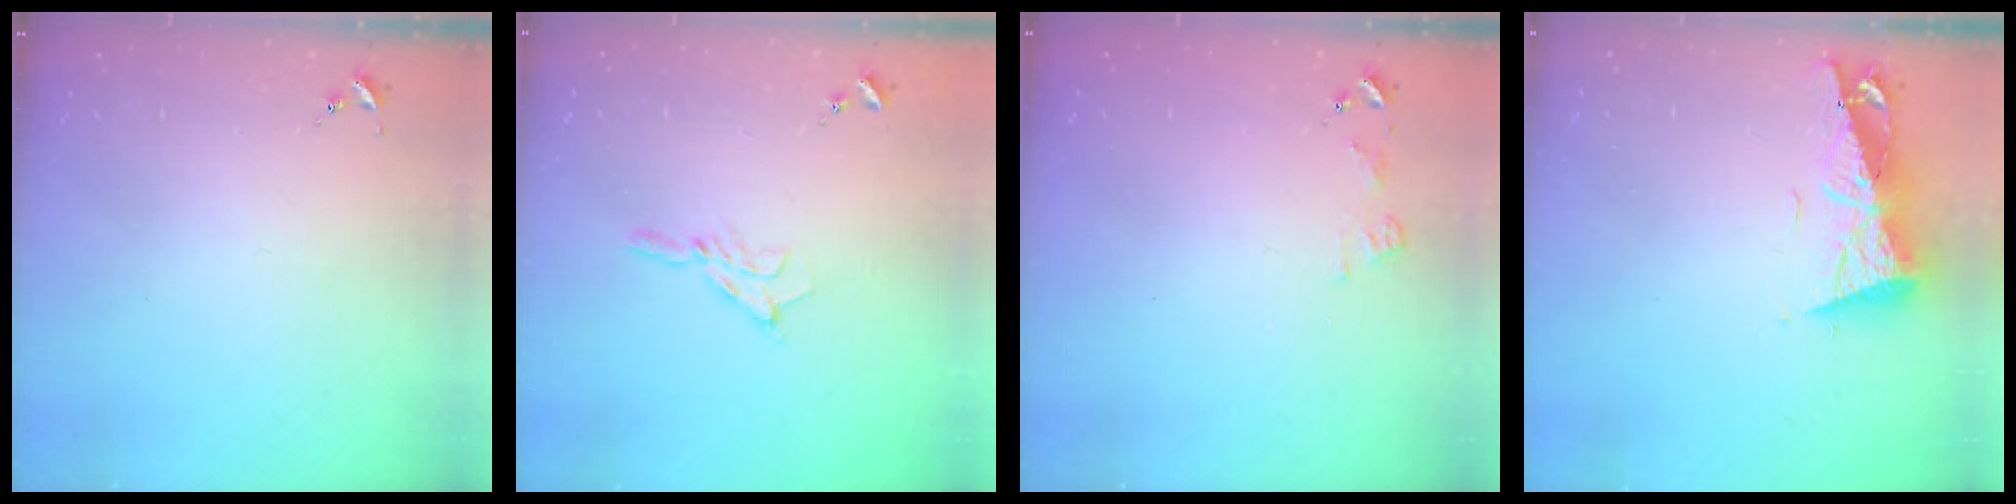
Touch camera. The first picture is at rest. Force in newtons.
{"total": 6.5, "press": 6.5, "slide": 0.7}
{"total": 5.2, "press": 5.2, "slide": 0.7}
{"total": 10.4, "press": 10.3, "slide": 1.4}